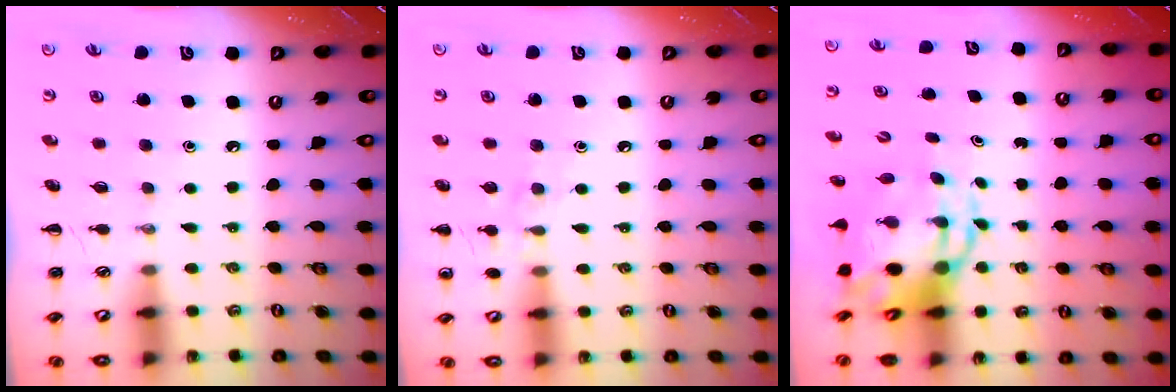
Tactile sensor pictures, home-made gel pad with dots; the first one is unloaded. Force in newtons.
{"total": 7.0, "press": 6.7, "slide": 2.0}
{"total": 7.1, "press": 6.8, "slide": 2.1}